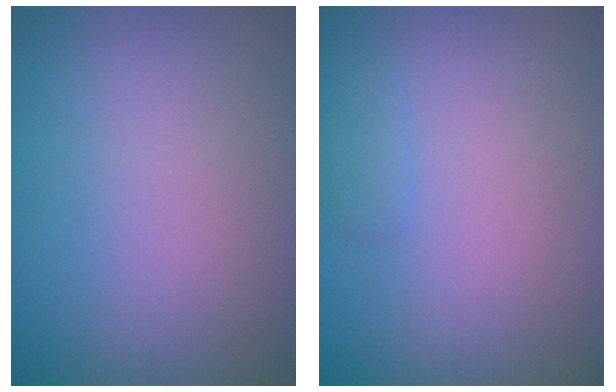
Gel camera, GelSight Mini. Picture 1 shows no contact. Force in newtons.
{"total": 0.8, "press": 0.8, "slide": 0.1}